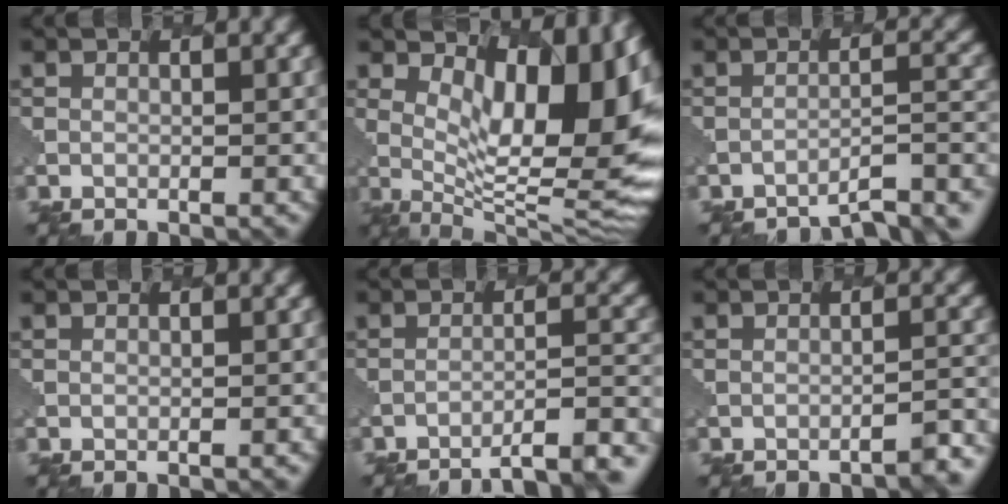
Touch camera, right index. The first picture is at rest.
{"total": 12.1, "force": [3.8, 4.8, 10.4], "torque": [-0.143, -0.013, 0.069]}
{"total": 5.7, "force": [-4.9, 1.0, 2.7], "torque": [-0.028, 0.006, -0.067]}
{"total": 0.6, "force": [-0.4, 0.2, 0.4], "torque": [0.005, 0.002, -0.005]}
{"total": 8.7, "force": [-7.8, 1.5, 3.5], "torque": [-0.032, 0.018, -0.092]}
{"total": 3.2, "force": [-2.7, 0.6, 1.6], "torque": [-0.007, 0.012, -0.039]}